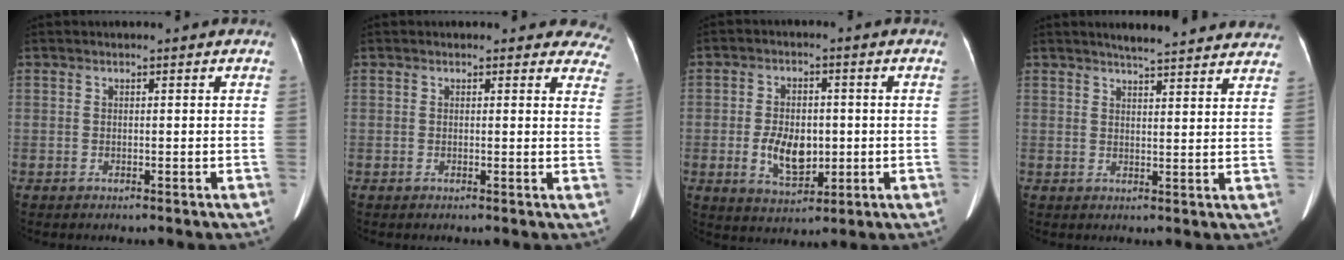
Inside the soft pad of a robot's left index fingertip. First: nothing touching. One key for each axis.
{"total": 8.5, "fx": 7.8, "fy": 3.0, "fz": 1.2, "tx": 0.037, "ty": -0.019, "tz": 0.044}
{"total": 7.3, "fx": -1.1, "fy": 4.3, "fz": 5.9, "tx": -0.115, "ty": -0.001, "tz": -0.009}
{"total": 16.5, "fx": 15.2, "fy": 1.7, "fz": 6.2, "tx": -0.070, "ty": 0.001, "tz": 0.176}